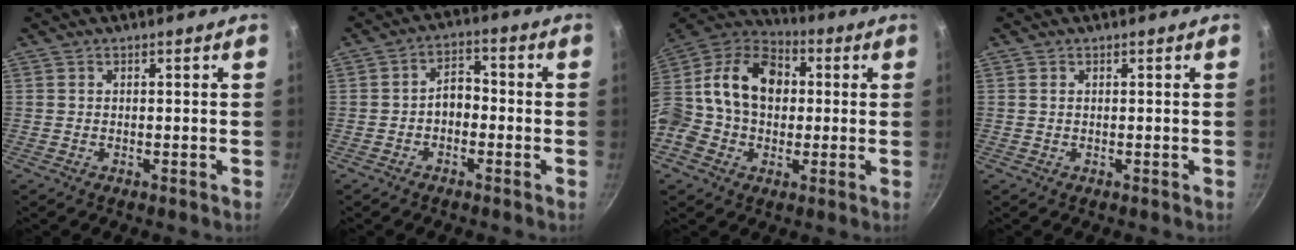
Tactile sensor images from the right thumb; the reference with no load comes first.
{"total": 4.6, "force": [-1.2, 3.0, 3.3], "torque": [-0.029, 0.023, -0.027]}
{"total": 21.0, "force": [0.4, 17.1, 12.1], "torque": [-0.215, 0.056, -0.004]}
{"total": 0.0}